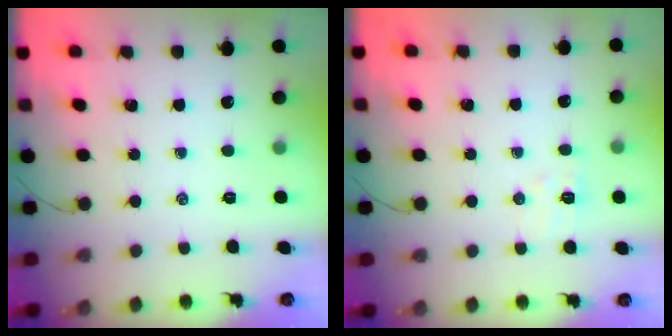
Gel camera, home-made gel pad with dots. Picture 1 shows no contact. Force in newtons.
{"total": 5.0, "press": 4.9, "slide": 1.2}